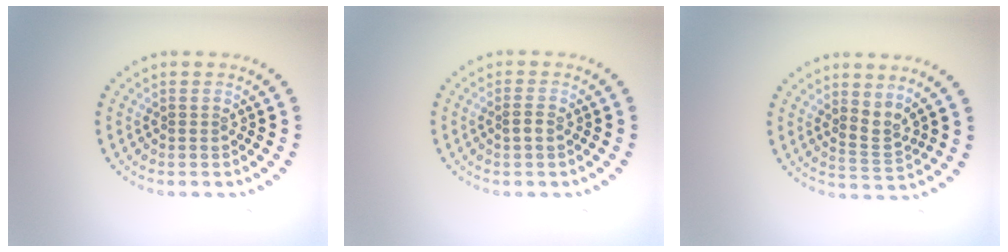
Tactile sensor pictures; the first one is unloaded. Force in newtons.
{"total": 1.1, "press": 1.1, "slide": 0.4}
{"total": 2.3, "press": 1.5, "slide": 1.7}